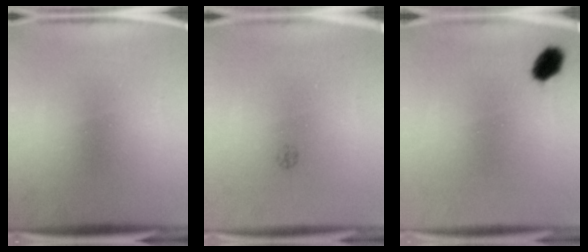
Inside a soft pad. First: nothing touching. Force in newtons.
{"total": 1.0}
{"total": 4.6}